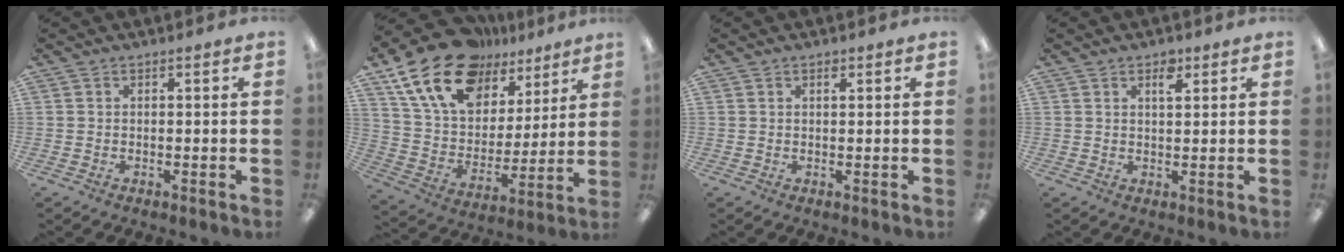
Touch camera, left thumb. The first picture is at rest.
{"total": 20.1, "force": [13.4, 11.5, 9.7], "torque": [-0.188, -0.068, 0.247]}
{"total": 0.8, "force": [0.6, 0.4, 0.3], "torque": [0.002, -0.002, 0.008]}
{"total": 3.1, "force": [2.1, 1.4, 1.9], "torque": [-0.018, -0.009, 0.032]}